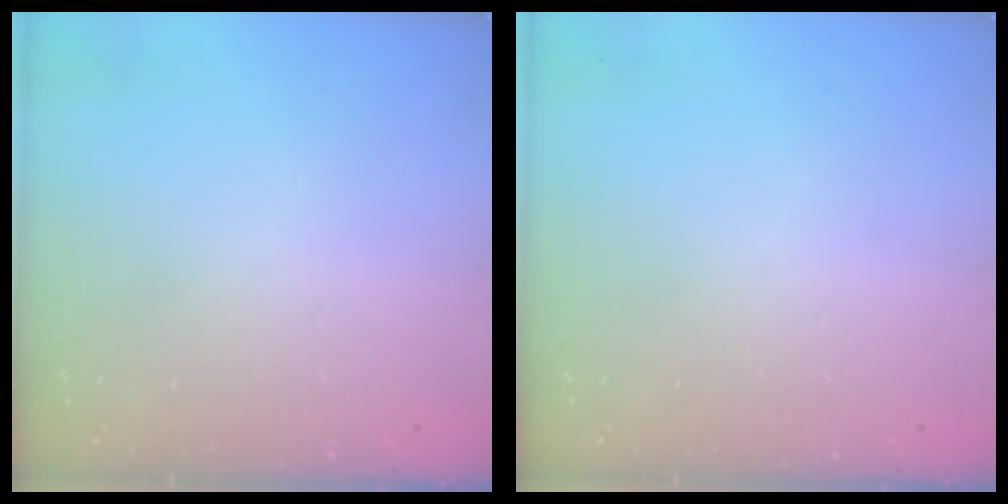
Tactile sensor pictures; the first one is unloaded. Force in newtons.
{"total": 0.0}